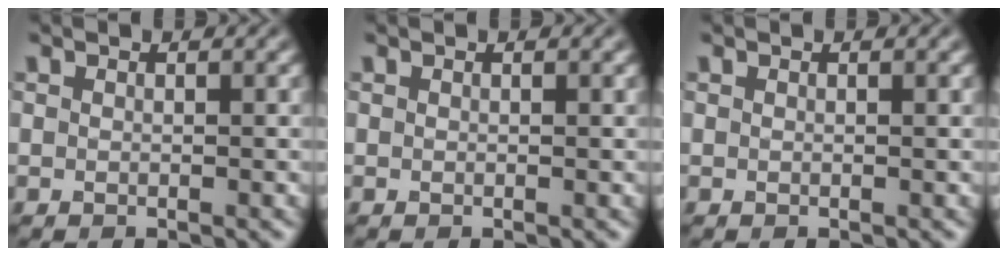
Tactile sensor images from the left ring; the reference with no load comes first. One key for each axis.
{"total": 0.0}
{"total": 0.0}